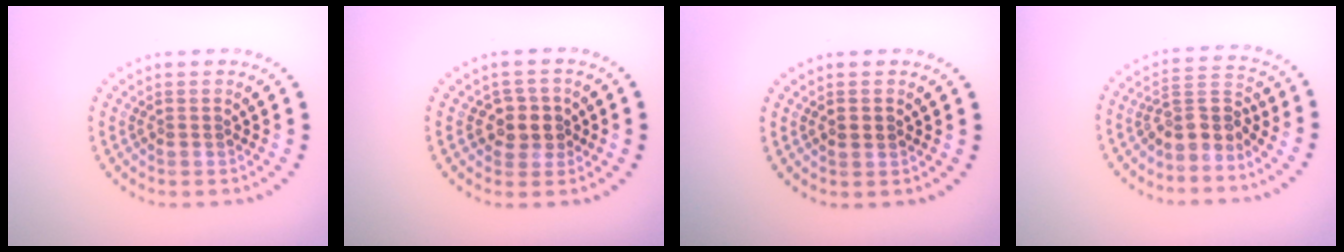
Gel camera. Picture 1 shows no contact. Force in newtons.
{"total": 2.5, "press": 2.3, "slide": 0.9}
{"total": 1.2, "press": 1.2, "slide": 0.2}
{"total": 3.1, "press": 2.6, "slide": 1.8}